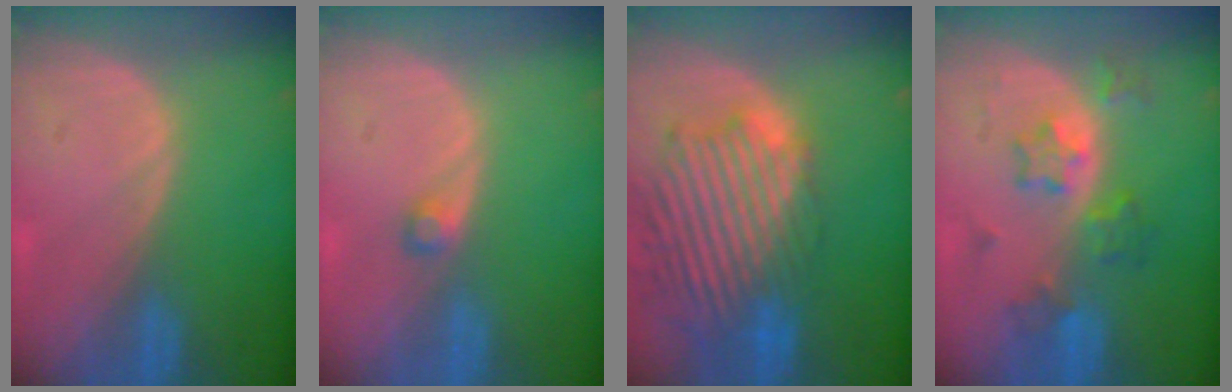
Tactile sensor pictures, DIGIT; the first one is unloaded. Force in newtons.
{"total": 1.5, "press": 1.4, "slide": 0.2}
{"total": 13.9, "press": 11.9, "slide": 7.2}
{"total": 5.8, "press": 5.7, "slide": 1.4}